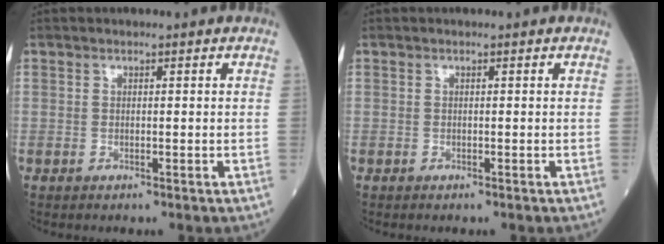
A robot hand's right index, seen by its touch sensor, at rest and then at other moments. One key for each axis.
{"total": 0.0}